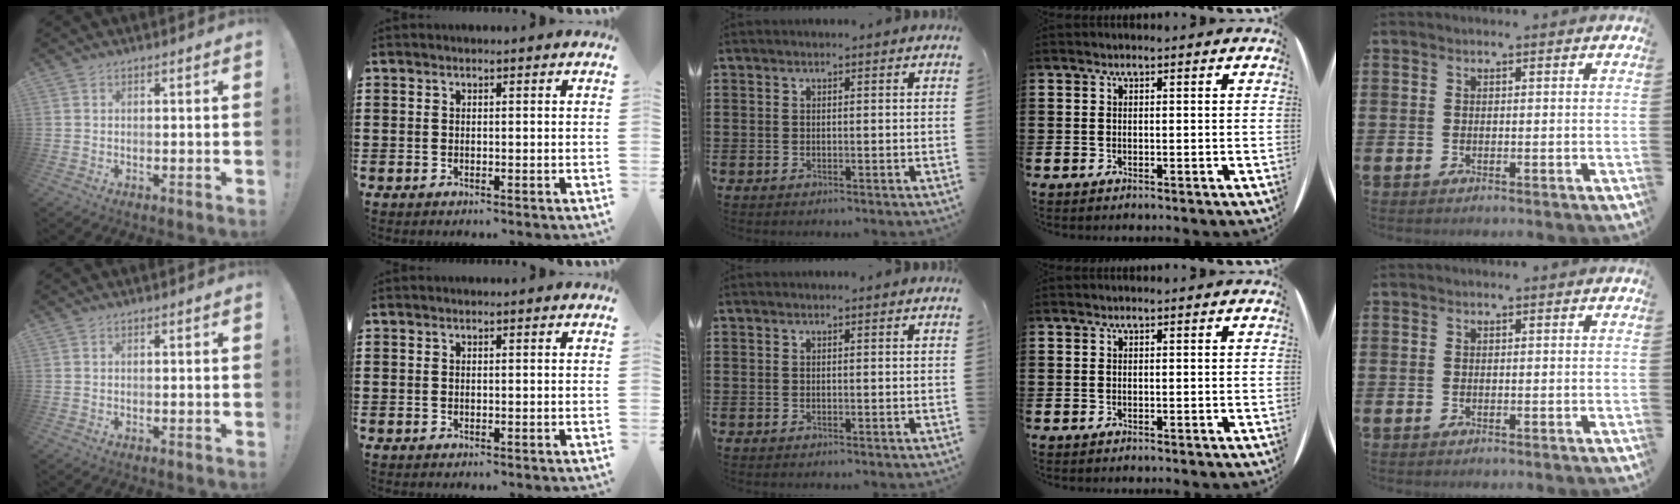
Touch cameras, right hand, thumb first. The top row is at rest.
{}